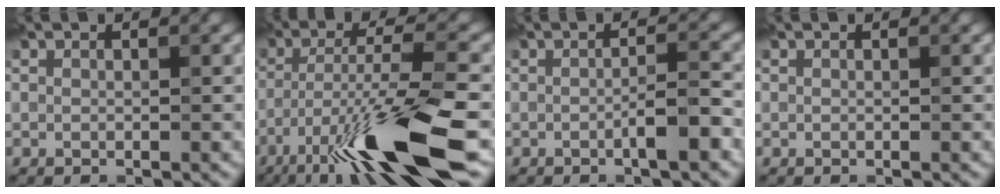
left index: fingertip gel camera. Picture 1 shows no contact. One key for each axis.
{"total": 12.8, "fx": -7.2, "fy": 2.3, "fz": 10.3, "tx": -0.189, "ty": -0.009, "tz": -0.122}
{"total": 2.6, "fx": -0.9, "fy": 0.3, "fz": 2.4, "tx": -0.035, "ty": 0.007, "tz": -0.018}
{"total": 0.0}